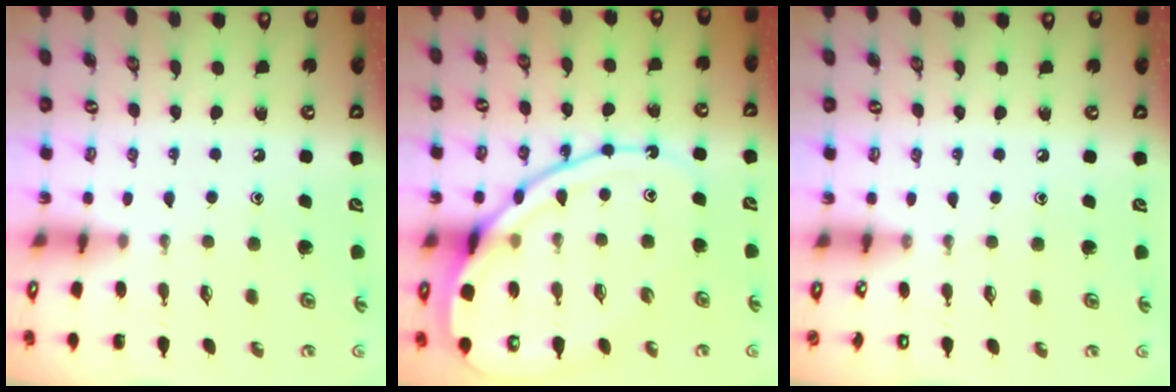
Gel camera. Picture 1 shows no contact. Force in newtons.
{"total": 15.8, "press": 15.7, "slide": 1.5}
{"total": 3.2, "press": 3.2, "slide": 0.4}